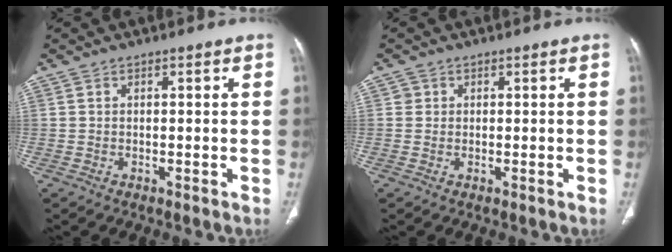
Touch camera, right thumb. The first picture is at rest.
{"total": 1.0, "force": [0.2, 1.0, 0.1], "torque": [0.007, 0.003, 0.003]}